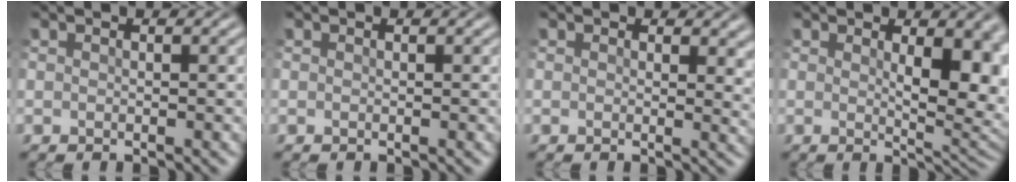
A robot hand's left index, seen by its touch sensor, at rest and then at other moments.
{"total": 0.0}
{"total": 2.5, "force": [1.0, 1.1, 2.0], "torque": [-0.011, -0.002, 0.025]}
{"total": 7.1, "force": [0.8, 2.6, 6.5], "torque": [-0.066, 0.001, 0.024]}